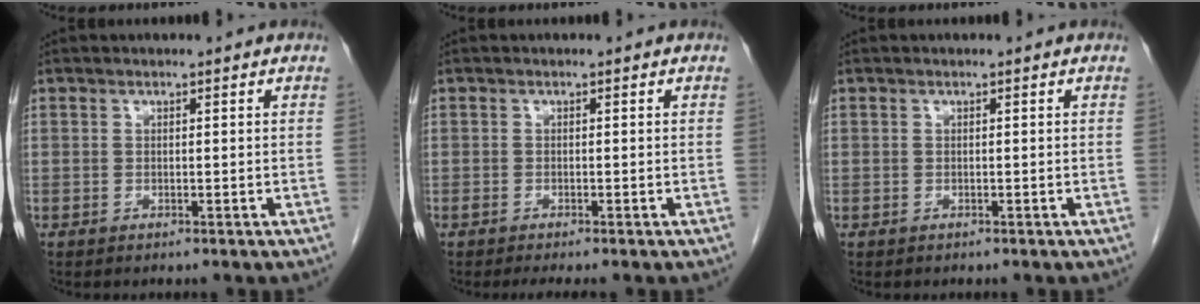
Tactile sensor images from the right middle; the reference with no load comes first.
{"total": 2.3, "force": [-2.0, 0.1, 1.2], "torque": [-0.015, -0.004, -0.029]}
{"total": 0.0}